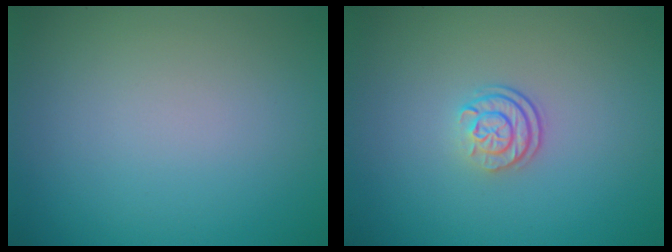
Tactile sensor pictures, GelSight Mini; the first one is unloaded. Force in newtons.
{"total": 2.4, "press": 1.7, "slide": 1.7}